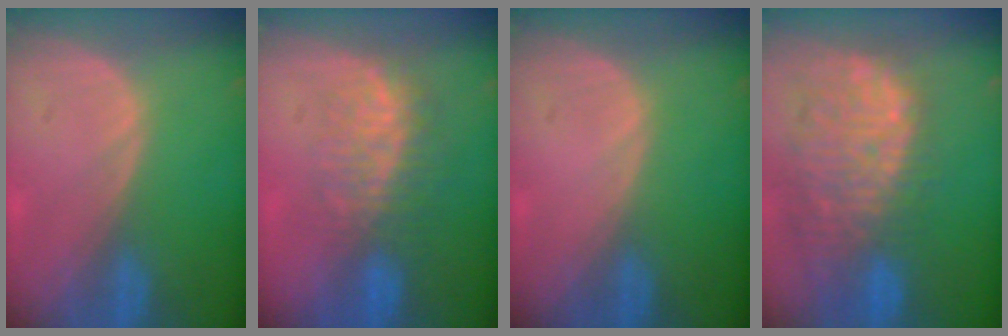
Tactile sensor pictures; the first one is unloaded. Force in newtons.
{"total": 8.1, "press": 7.5, "slide": 3.0}
{"total": 0.0}
{"total": 13.1, "press": 11.2, "slide": 6.8}